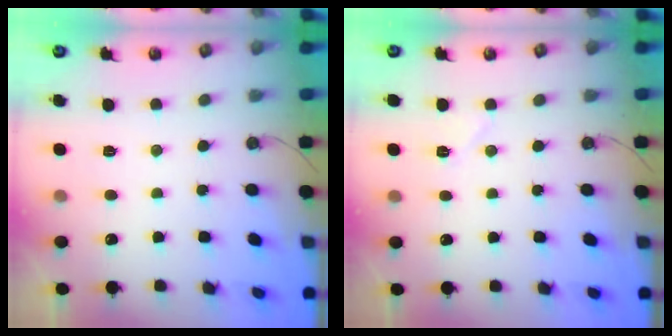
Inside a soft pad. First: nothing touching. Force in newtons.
{"total": 4.9, "press": 4.6, "slide": 1.8}